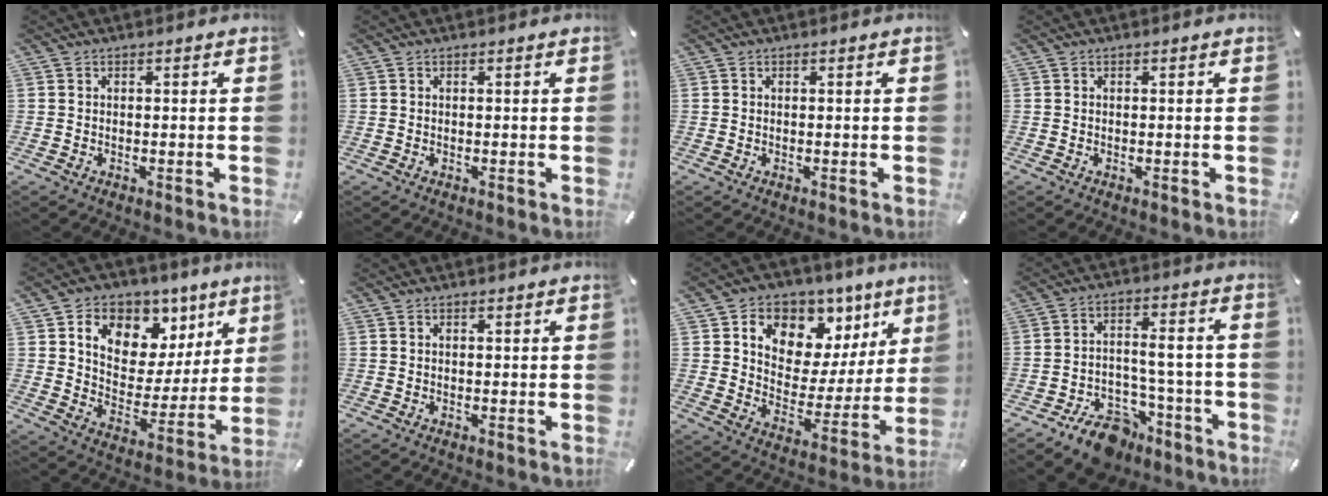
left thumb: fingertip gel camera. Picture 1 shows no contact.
{"total": 0.0}
{"total": 0.0}
{"total": 0.0}
{"total": 11.0, "force": [6.1, 8.3, 3.6], "torque": [-0.046, -0.060, 0.110]}
{"total": 0.0}
{"total": 9.6, "force": [5.8, 7.4, 2.2], "torque": [-0.024, -0.070, 0.103]}
{"total": 11.1, "force": [-7.2, 6.7, 5.0], "torque": [-0.058, 0.060, -0.121]}